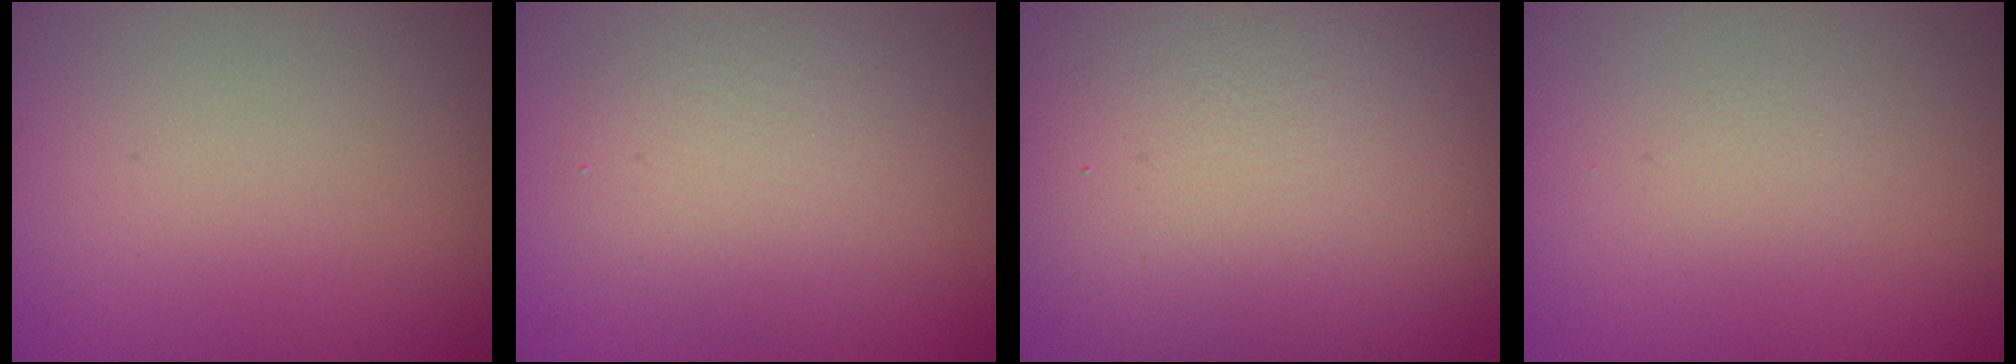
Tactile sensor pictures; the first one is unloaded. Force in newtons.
{"total": 4.1, "press": 4.1, "slide": 0.2}
{"total": 14.7, "press": 14.6, "slide": 0.8}
{"total": 0.7, "press": 0.7, "slide": 0.0}